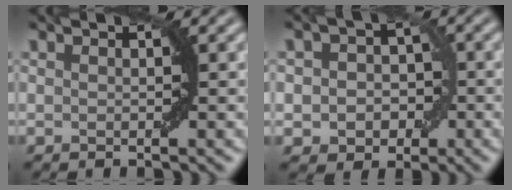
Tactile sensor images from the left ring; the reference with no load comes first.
{"total": 4.3, "force": [-0.5, 3.7, 2.1], "torque": [-0.009, 0.005, -0.016]}